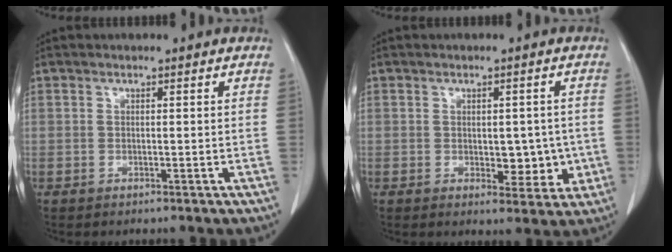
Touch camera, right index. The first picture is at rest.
{"total": 5.2, "force": [-0.5, 3.0, 4.3], "torque": [-0.045, 0.000, 0.003]}